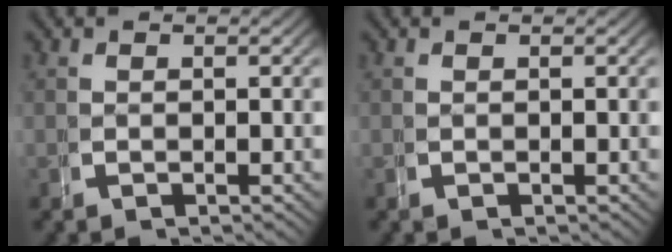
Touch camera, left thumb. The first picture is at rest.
{"total": 0.0}